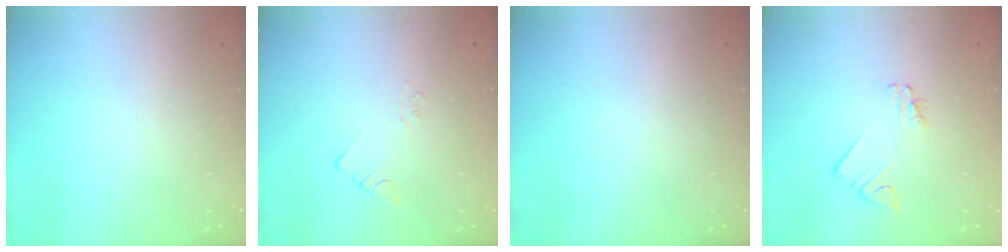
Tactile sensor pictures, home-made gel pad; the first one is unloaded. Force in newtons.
{"total": 2.1, "press": 2.1, "slide": 0.3}
{"total": 0.0}
{"total": 2.0, "press": 2.0, "slide": 0.3}